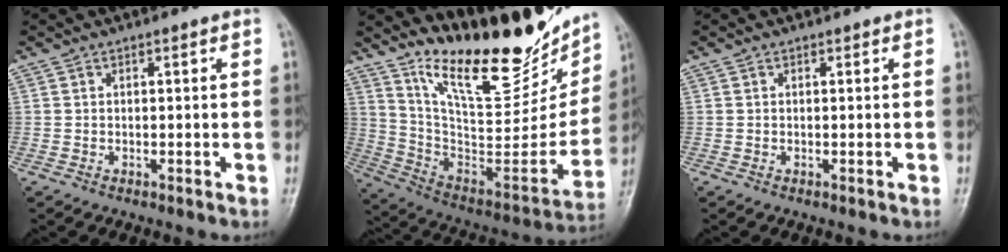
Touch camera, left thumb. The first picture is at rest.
{"total": 26.6, "force": [20.2, 8.6, 15.0], "torque": [-0.185, -0.113, 0.323]}
{"total": 0.0}